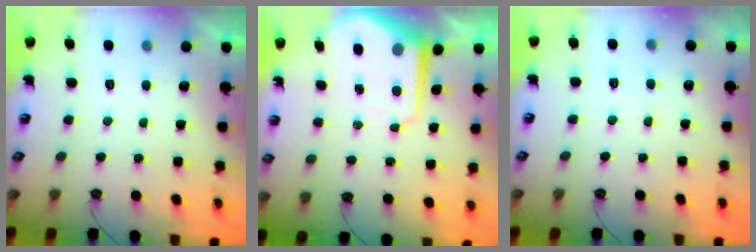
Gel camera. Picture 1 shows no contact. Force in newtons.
{"total": 7.9, "press": 7.9, "slide": 0.7}
{"total": 5.1, "press": 5.0, "slide": 0.7}